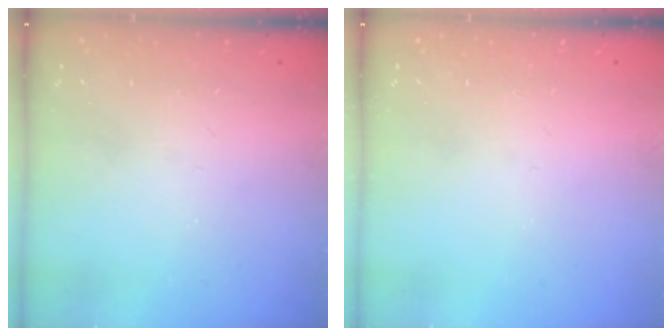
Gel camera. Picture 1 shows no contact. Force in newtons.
{"total": 0.0}